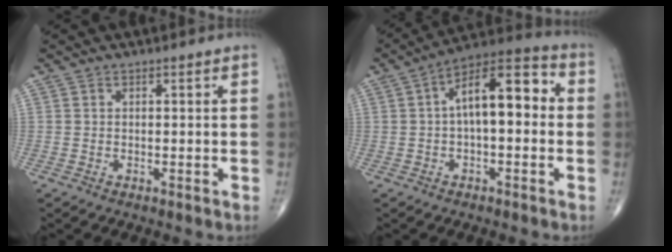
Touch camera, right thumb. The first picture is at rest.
{"total": 13.3, "force": [0.9, 6.0, 11.8], "torque": [-0.169, 0.045, 0.002]}